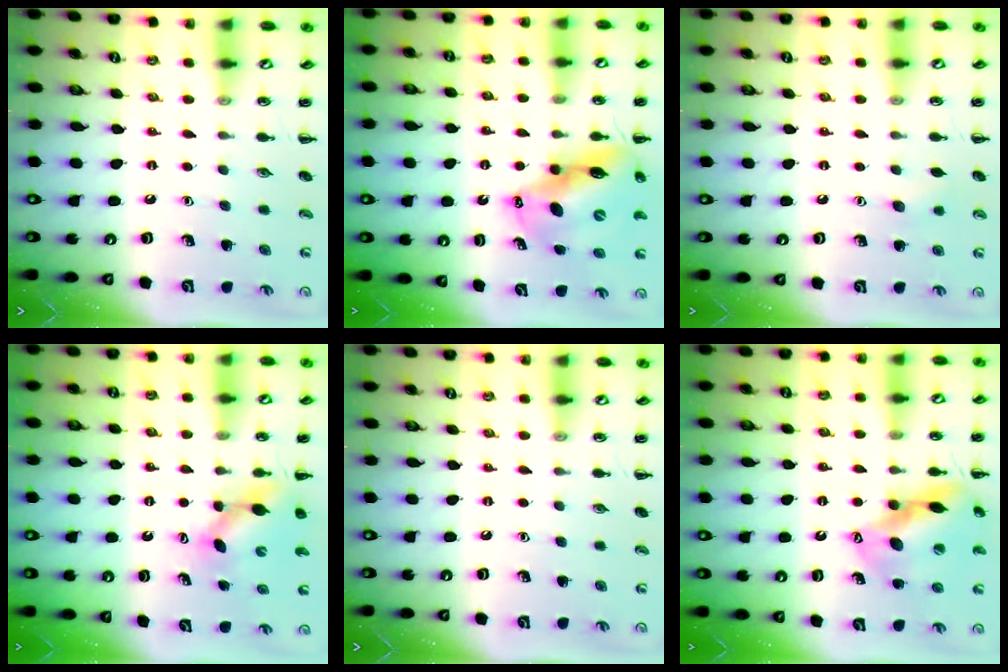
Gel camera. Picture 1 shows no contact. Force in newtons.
{"total": 13.2, "press": 12.8, "slide": 3.6}
{"total": 5.2, "press": 5.0, "slide": 1.3}
{"total": 5.2, "press": 5.2, "slide": 0.6}
{"total": 0.0}
{"total": 13.6, "press": 13.2, "slide": 3.6}